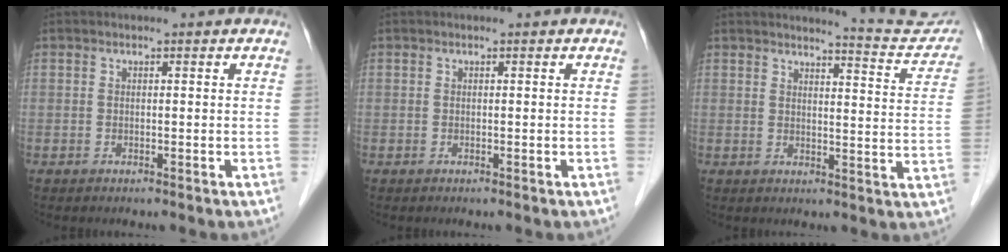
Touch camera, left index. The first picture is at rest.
{"total": 0.0}
{"total": 9.2, "force": [9.1, -0.3, 0.8], "torque": [-0.009, -0.047, 0.096]}